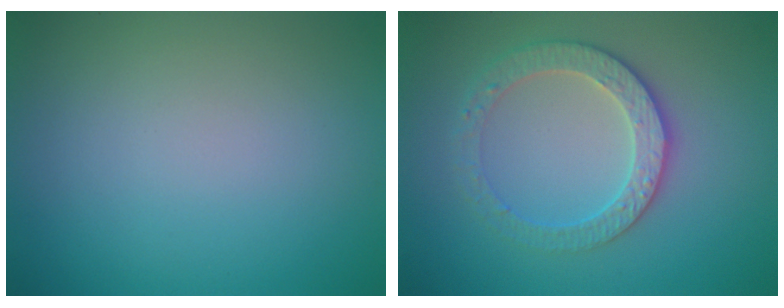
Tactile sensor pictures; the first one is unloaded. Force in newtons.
{"total": 3.3, "press": 3.3, "slide": 0.6}